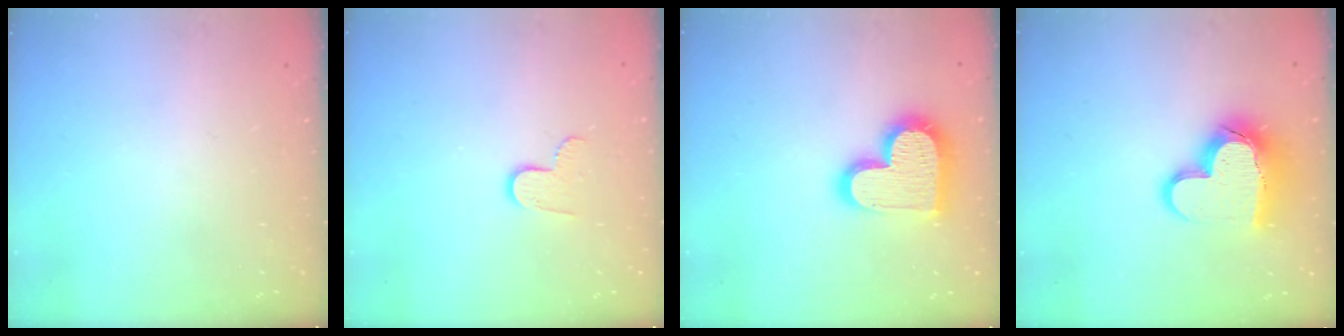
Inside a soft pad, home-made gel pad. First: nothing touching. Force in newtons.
{"total": 5.8, "press": 5.8, "slide": 0.3}
{"total": 17.8, "press": 17.8, "slide": 1.1}
{"total": 15.4, "press": 15.4, "slide": 1.3}